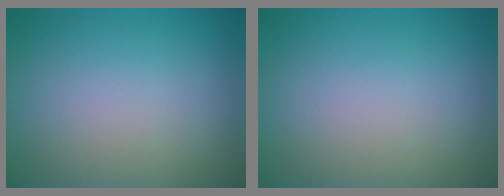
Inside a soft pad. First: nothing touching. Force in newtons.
{"total": 0.0}